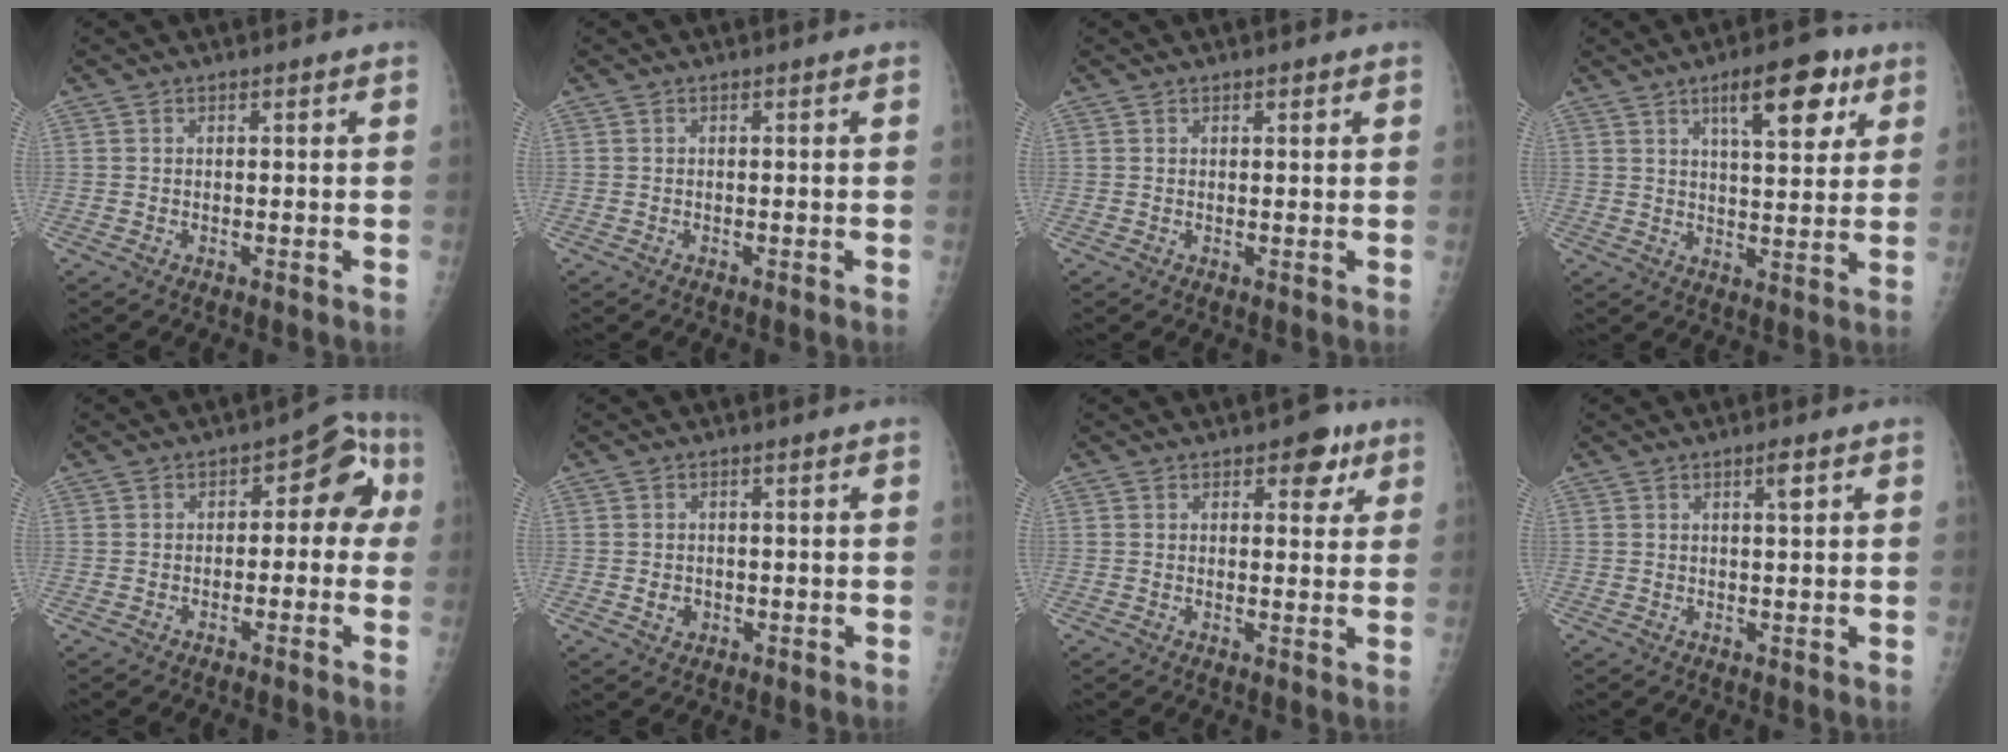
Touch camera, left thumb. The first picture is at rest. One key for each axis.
{"total": 0.0}
{"total": 1.0, "fx": 0.6, "fy": 0.5, "fz": 0.6, "tx": -0.001, "ty": -0.002, "tz": 0.007}
{"total": 11.4, "fx": 5.9, "fy": 4.2, "fz": 8.8, "tx": -0.102, "ty": -0.023, "tz": 0.084}
{"total": 7.9, "fx": -0.4, "fy": 5.0, "fz": 6.0, "tx": -0.028, "ty": 0.041, "tz": -0.019}
{"total": 2.0, "fx": -0.5, "fy": 1.8, "fz": 0.7, "tx": -0.002, "ty": 0.002, "tz": -0.003}
{"total": 5.3, "fx": 2.8, "fy": 3.0, "fz": 3.3, "tx": -0.010, "ty": -0.009, "tz": 0.029}
{"total": 1.7, "fx": 0.8, "fy": 0.3, "fz": 1.5, "tx": -0.021, "ty": -0.003, "tz": 0.013}